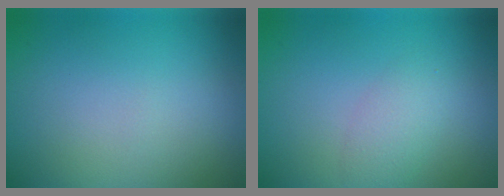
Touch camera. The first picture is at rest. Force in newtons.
{"total": 2.1, "press": 2.1, "slide": 0.0}